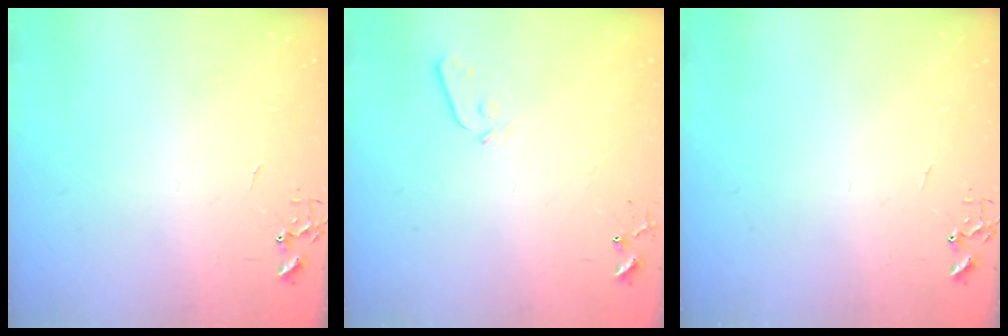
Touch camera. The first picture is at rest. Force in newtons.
{"total": 3.7, "press": 3.6, "slide": 0.6}
{"total": 0.0}